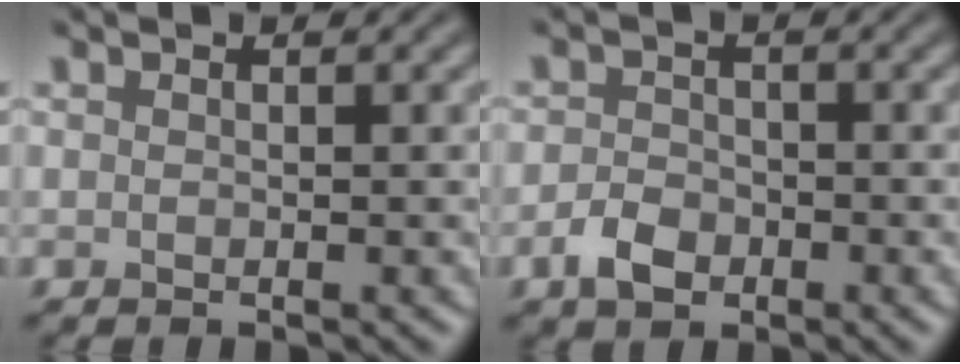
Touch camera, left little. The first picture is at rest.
{"total": 2.7, "force": [-1.3, 1.9, 1.4], "torque": [-0.025, 0.001, -0.030]}